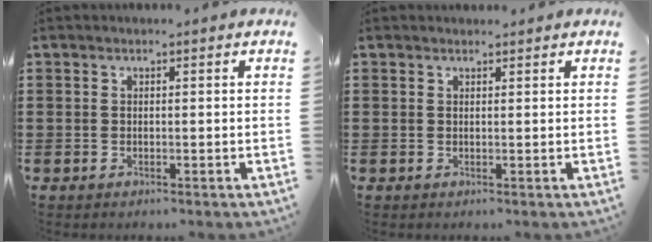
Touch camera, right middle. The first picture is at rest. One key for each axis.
{"total": 0.7, "fx": 0.7, "fy": 0.1, "fz": -0.1, "tx": 0.007, "ty": -0.002, "tz": 0.012}